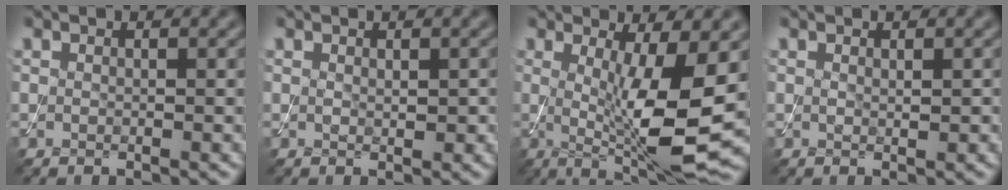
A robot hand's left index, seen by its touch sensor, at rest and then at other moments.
{"total": 1.0, "force": [0.2, 0.5, 0.8], "torque": [-0.012, -0.004, 0.005]}
{"total": 9.1, "force": [-0.2, 2.0, 8.9], "torque": [-0.146, -0.020, 0.006]}
{"total": 0.7, "force": [0.2, 0.3, 0.6], "torque": [-0.009, -0.003, 0.004]}